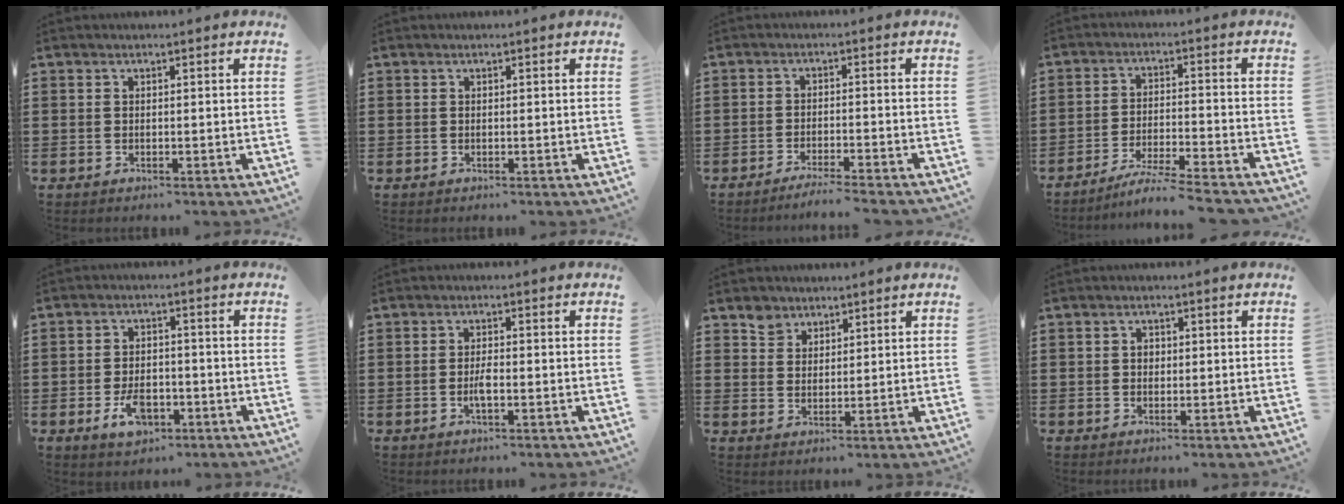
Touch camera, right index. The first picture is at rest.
{"total": 0.0}
{"total": 3.0, "force": [-2.8, -0.5, 0.9], "torque": [-0.017, -0.004, -0.056]}
{"total": 5.3, "force": [-4.9, -0.5, 2.0], "torque": [-0.048, -0.017, -0.097]}
{"total": 5.3, "force": [-2.2, 3.0, 3.7], "torque": [-0.067, -0.001, -0.042]}
{"total": 2.3, "force": [-0.7, 0.5, 2.1], "torque": [-0.046, -0.002, -0.015]}
{"total": 3.4, "force": [2.5, 2.4, 0.2], "torque": [-0.016, 0.009, 0.048]}
{"total": 1.2, "force": [0.1, 1.0, 0.7], "torque": [-0.015, 0.005, 0.001]}